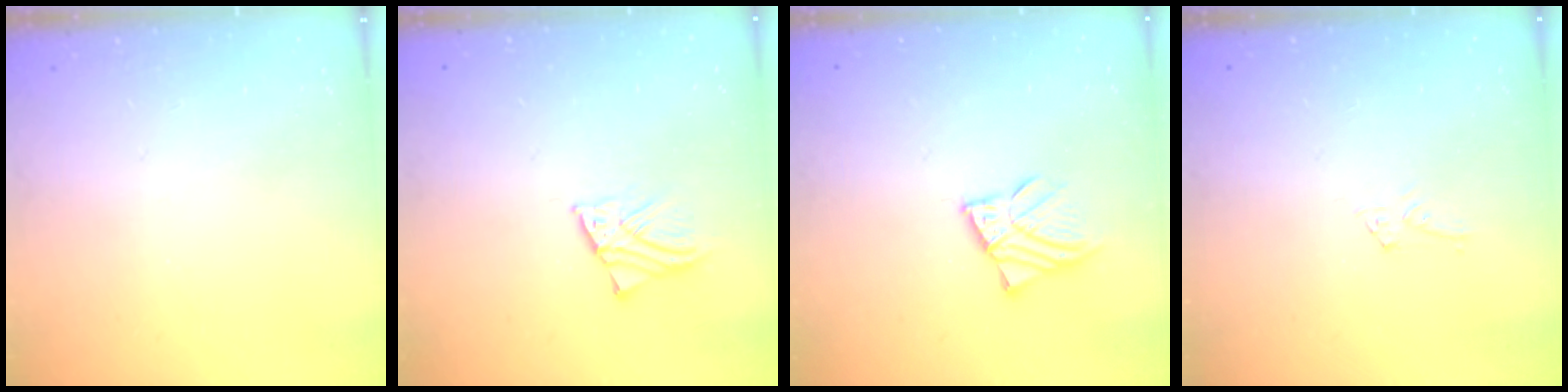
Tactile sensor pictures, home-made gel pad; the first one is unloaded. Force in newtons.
{"total": 2.5, "press": 2.5, "slide": 0.3}
{"total": 5.9, "press": 5.9, "slide": 0.9}
{"total": 4.2, "press": 4.2, "slide": 0.3}